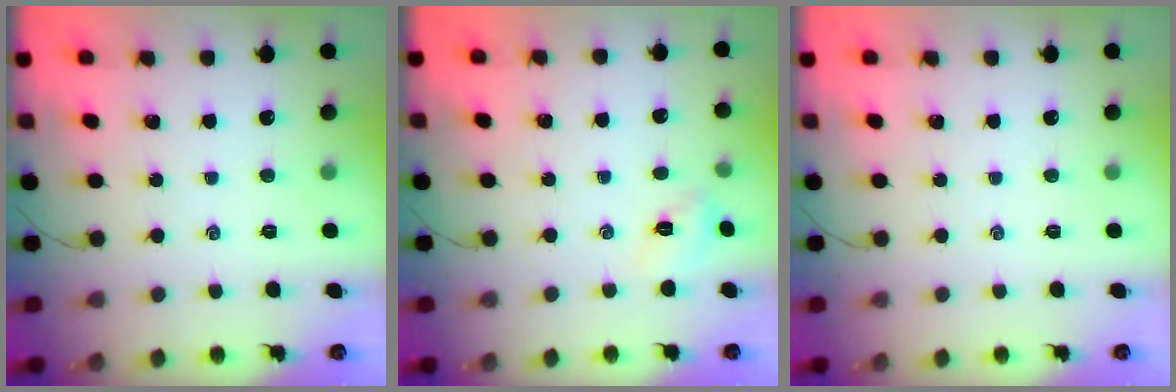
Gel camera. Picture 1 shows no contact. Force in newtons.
{"total": 5.0, "press": 4.8, "slide": 1.5}
{"total": 0.0}